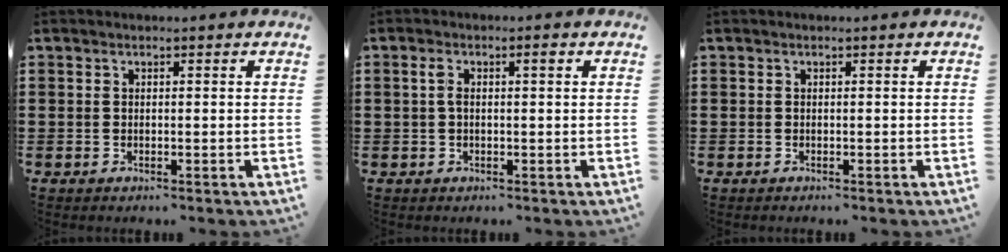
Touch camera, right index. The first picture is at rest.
{"total": 2.2, "force": [0.3, 0.5, 2.1], "torque": [-0.041, 0.003, 0.003]}
{"total": 0.0}